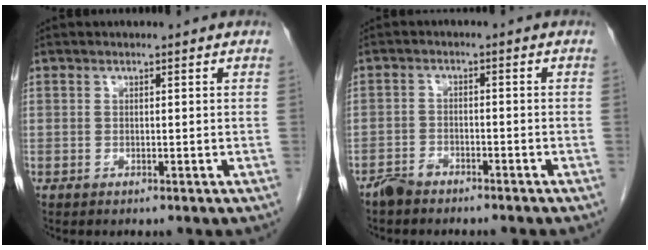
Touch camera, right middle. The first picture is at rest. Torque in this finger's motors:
{"motor_torque": [-0.05, -0.23, -0.07, -0.01]}